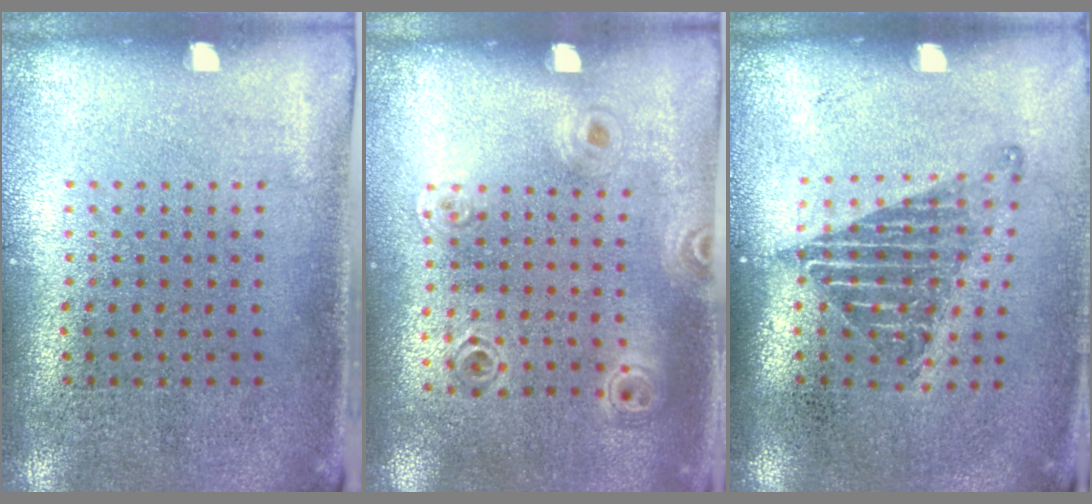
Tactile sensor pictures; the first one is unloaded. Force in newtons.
{"total": 1.0, "press": 1.0, "slide": 0.1}
{"total": 1.3, "press": 1.1, "slide": 0.7}